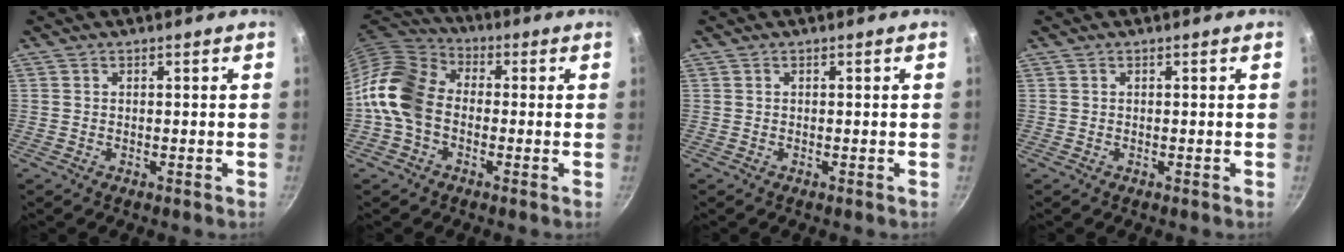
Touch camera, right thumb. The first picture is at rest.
{"total": 12.6, "force": [-2.1, 9.3, 8.2], "torque": [-0.132, 0.033, -0.066]}
{"total": 0.0}
{"total": 0.0}